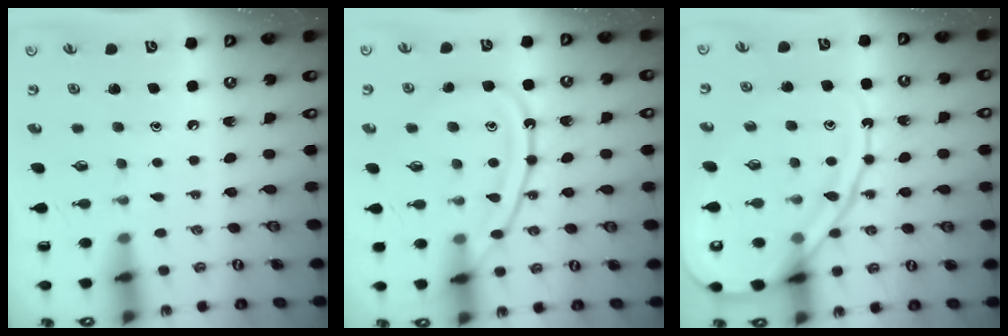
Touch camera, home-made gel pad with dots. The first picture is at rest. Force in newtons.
{"total": 13.9, "press": 13.9, "slide": 1.3}
{"total": 14.3, "press": 14.3, "slide": 1.3}